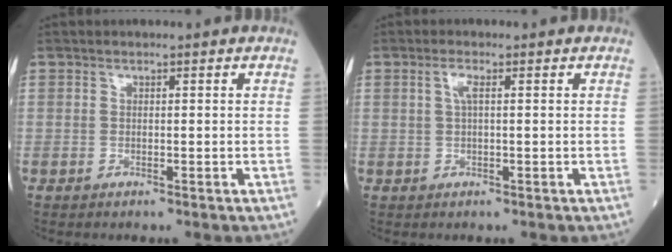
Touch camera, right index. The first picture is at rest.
{"total": 1.7, "force": [0.5, 0.3, 1.6], "torque": [-0.039, 0.004, 0.008]}